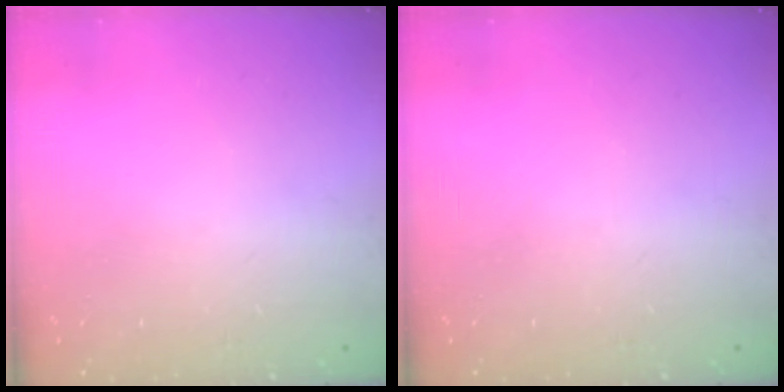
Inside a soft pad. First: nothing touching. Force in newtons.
{"total": 0.0}